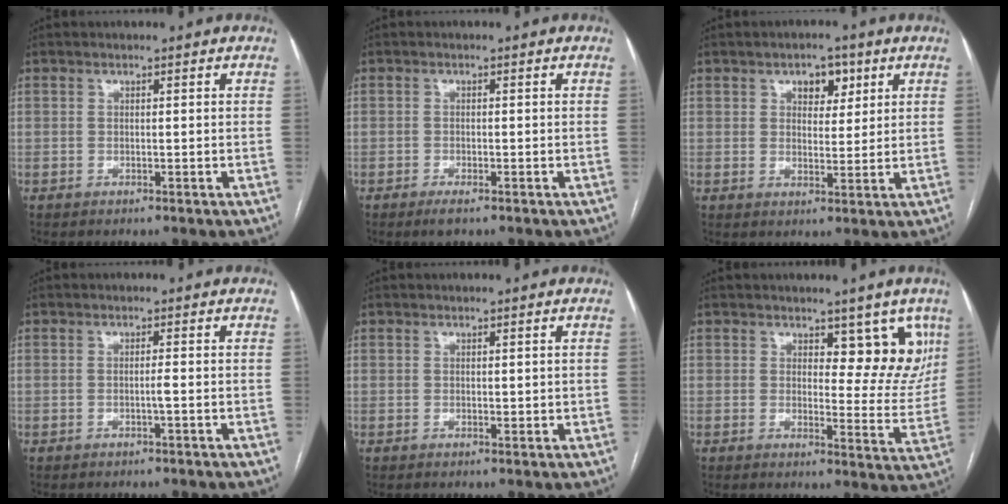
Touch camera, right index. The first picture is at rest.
{"total": 1.9, "force": [-1.3, 0.3, 1.3], "torque": [-0.025, -0.003, -0.022]}
{"total": 4.6, "force": [2.3, 2.7, 2.9], "torque": [-0.038, 0.009, 0.034]}
{"total": 0.9, "force": [-0.4, -0.2, 0.8], "torque": [-0.016, 0.000, -0.008]}
{"total": 0.7, "force": [0.3, 0.5, 0.5], "torque": [-0.007, -0.003, 0.003]}
{"total": 7.9, "force": [4.8, 3.9, 5.0], "torque": [-0.034, -0.011, 0.059]}